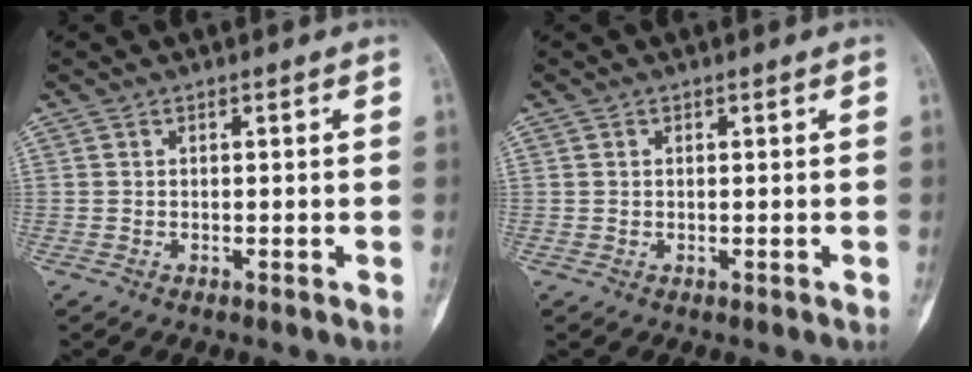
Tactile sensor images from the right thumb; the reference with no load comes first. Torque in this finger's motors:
{"motor_torque": [0.05, 0.02, -0.08, -0.04, -0.01]}